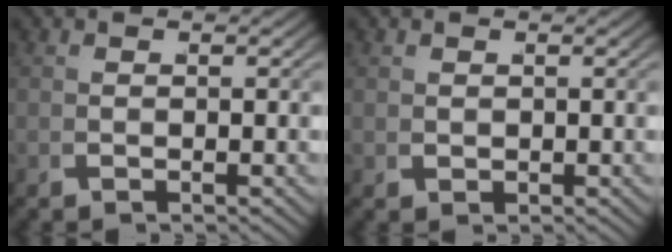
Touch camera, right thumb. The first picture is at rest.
{"total": 0.8, "force": [0.4, 0.7, 0.1], "torque": [-0.008, -0.005, 0.011]}